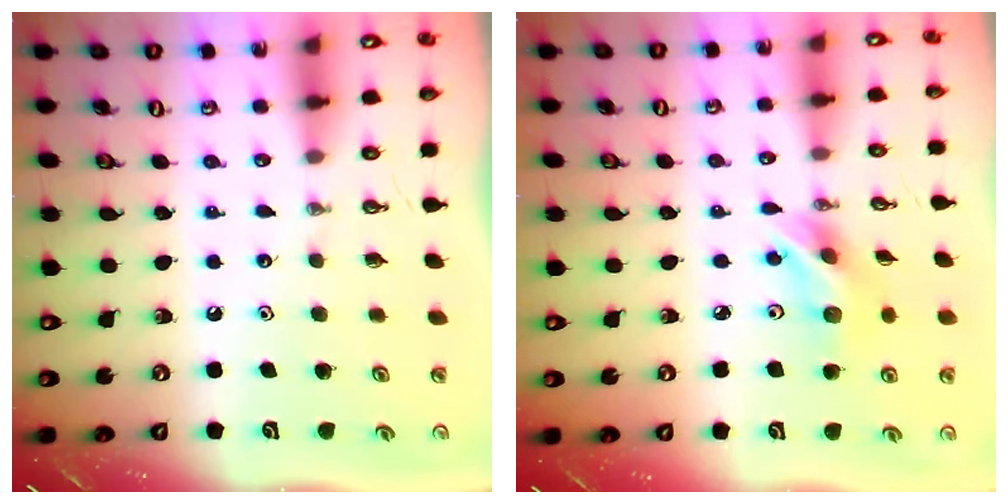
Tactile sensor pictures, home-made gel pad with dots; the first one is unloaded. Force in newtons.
{"total": 11.4, "press": 10.9, "slide": 3.3}